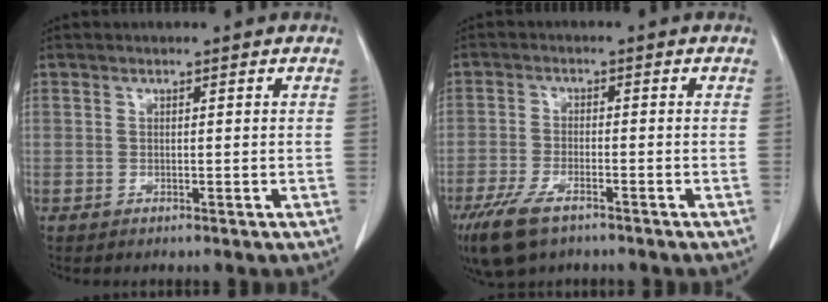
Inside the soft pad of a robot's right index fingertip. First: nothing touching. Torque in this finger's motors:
{"motor_torque": [0.83, -0.79, 0.34, 0.12]}